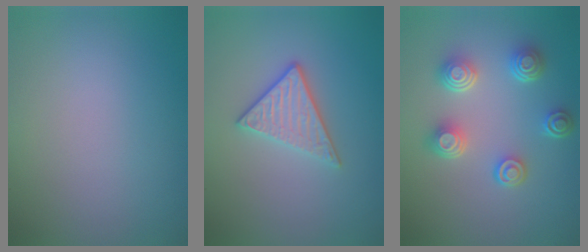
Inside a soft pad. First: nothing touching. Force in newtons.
{"total": 3.3, "press": 2.9, "slide": 1.5}
{"total": 4.7, "press": 3.6, "slide": 3.1}